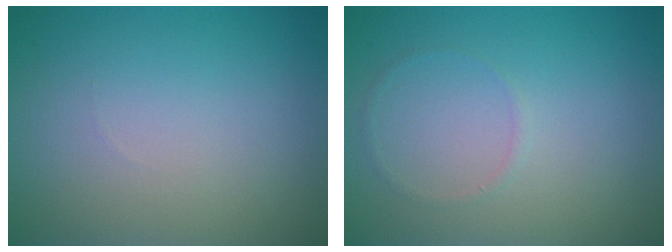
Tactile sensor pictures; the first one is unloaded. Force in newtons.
{"total": 0.5, "press": 0.5, "slide": 0.1}